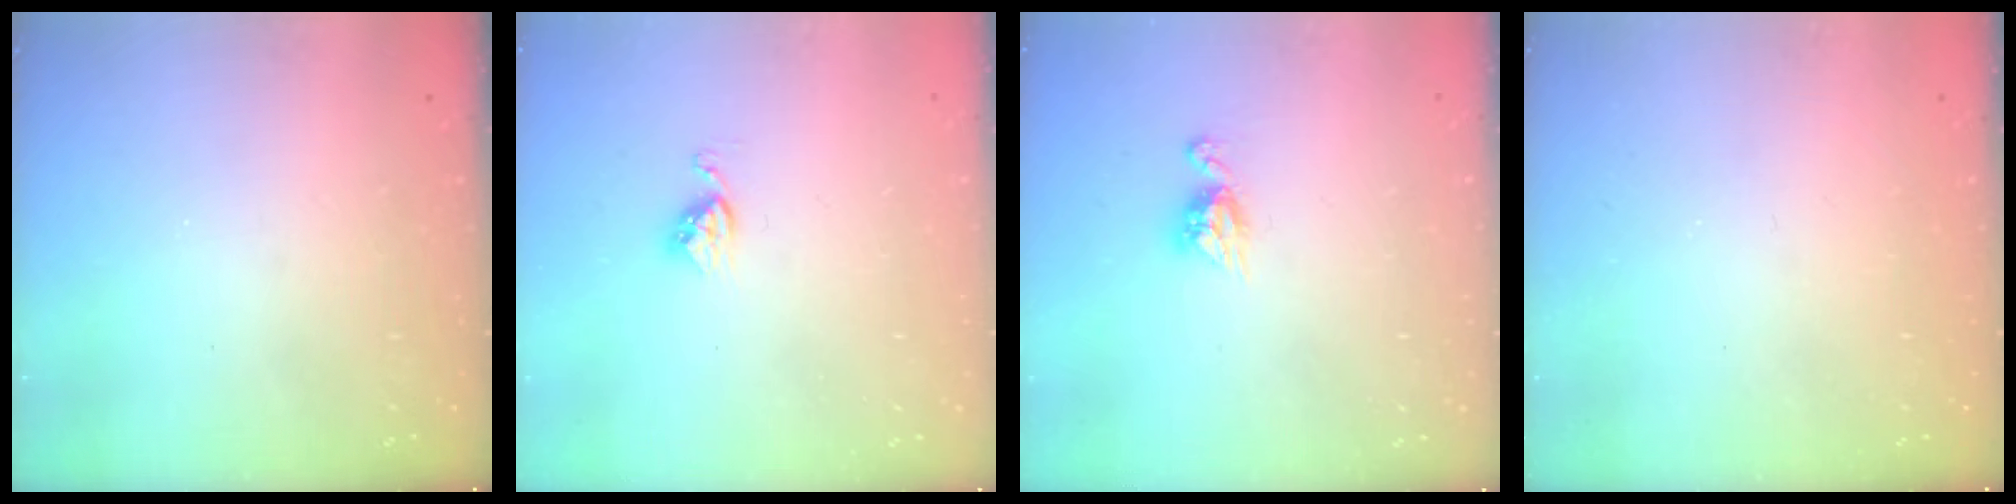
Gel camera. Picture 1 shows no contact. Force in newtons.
{"total": 3.5, "press": 3.5, "slide": 0.5}
{"total": 7.9, "press": 7.9, "slide": 0.6}
{"total": 0.0}